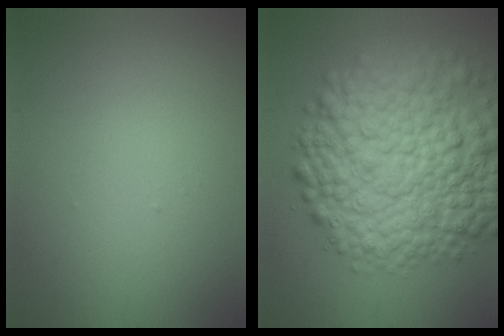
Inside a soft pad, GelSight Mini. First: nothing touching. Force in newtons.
{"total": 12.4, "press": 12.4, "slide": 0.3}